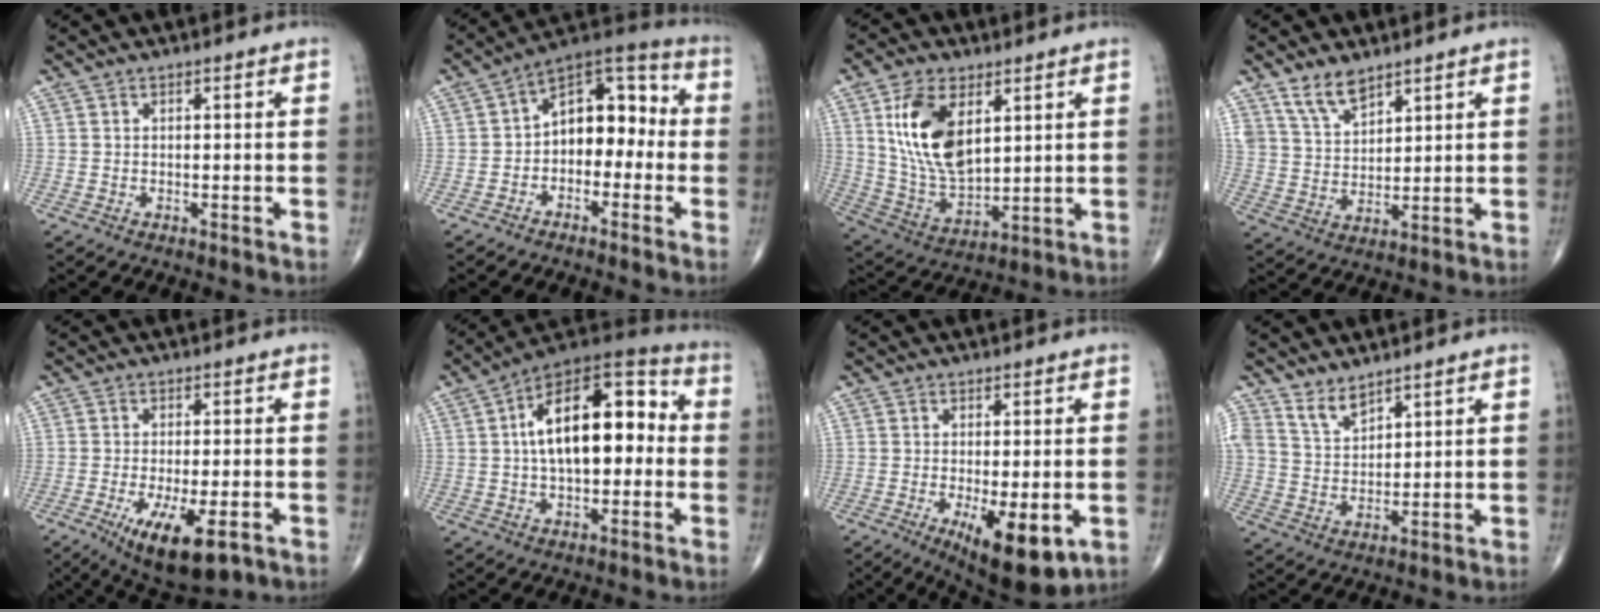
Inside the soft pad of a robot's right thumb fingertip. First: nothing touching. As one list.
[{"total": 12.0, "force": [-1.2, 7.8, 9.0], "torque": [-0.093, 0.047, -0.039]}, {"total": 15.4, "force": [5.2, 8.3, 11.9], "torque": [-0.216, -0.023, 0.111]}, {"total": 6.9, "force": [5.2, 3.2, 3.3], "torque": [-0.046, -0.031, 0.106]}, {"total": 11.8, "force": [-5.4, 4.0, 9.7], "torque": [-0.155, -0.012, -0.079]}, {"total": 19.1, "force": [1.5, 9.9, 16.3], "torque": [-0.234, 0.043, 0.014]}, {"total": 11.5, "force": [-3.8, 4.0, 10.1], "torque": [-0.145, -0.019, -0.049]}, {"total": 4.8, "force": [4.0, 2.1, 1.7], "torque": [-0.017, -0.033, 0.085]}]